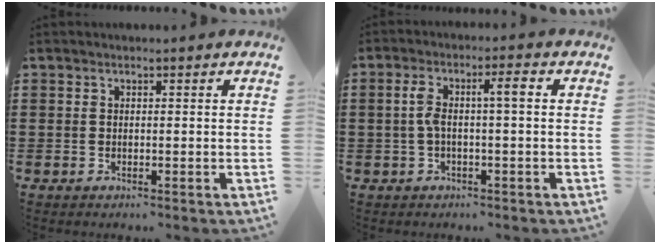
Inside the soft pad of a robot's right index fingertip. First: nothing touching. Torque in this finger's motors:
{"motor_torque": [0.71, -0.22, 0.15, 0.08]}